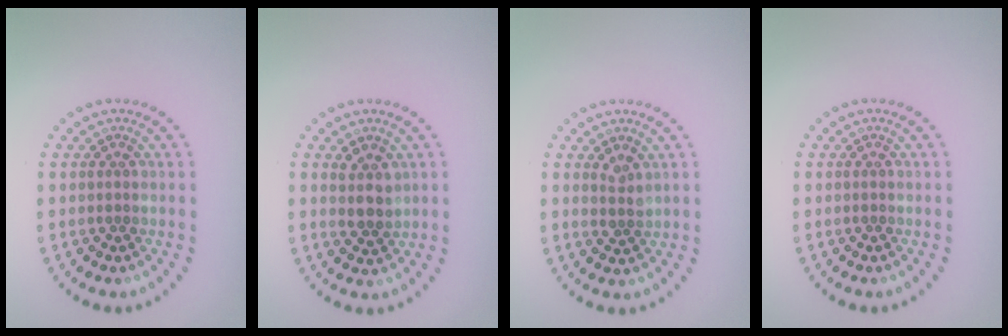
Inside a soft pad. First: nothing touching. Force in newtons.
{"total": 2.3, "press": 1.9, "slide": 1.2}
{"total": 1.3, "press": 1.0, "slide": 0.8}
{"total": 0.0}